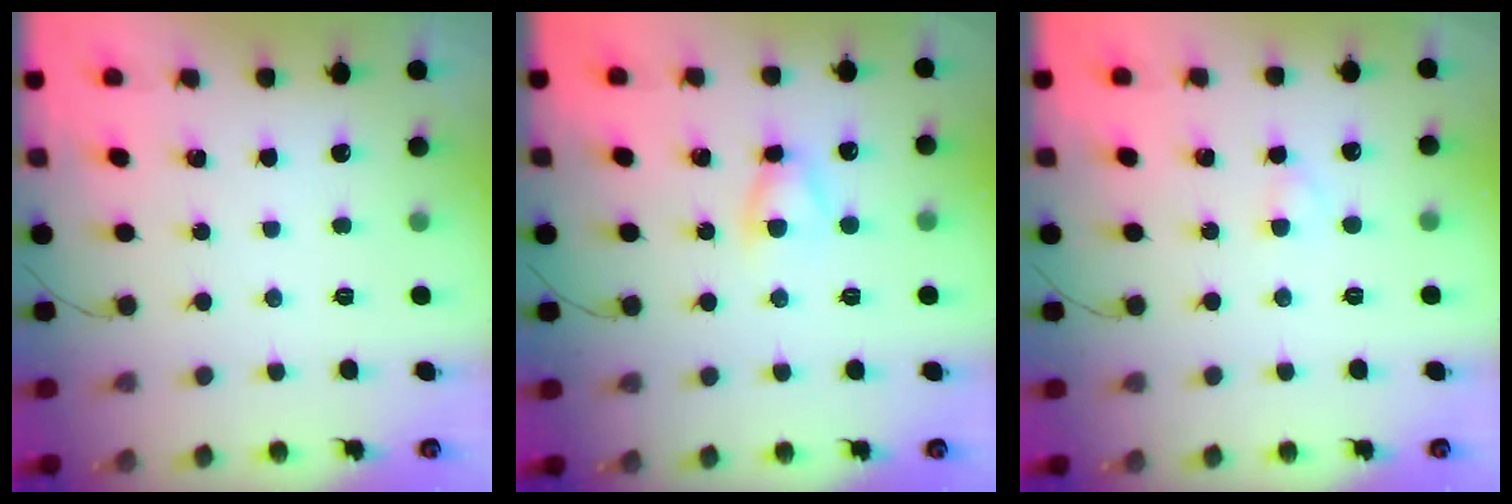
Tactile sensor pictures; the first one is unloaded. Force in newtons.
{"total": 4.6, "press": 4.6, "slide": 0.6}
{"total": 1.8, "press": 1.6, "slide": 0.8}